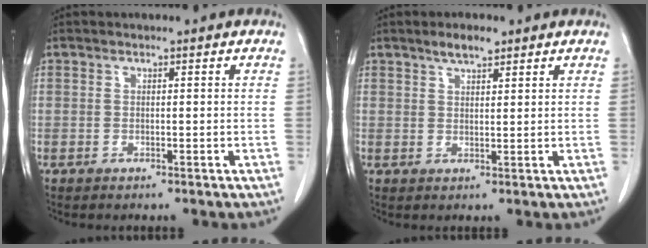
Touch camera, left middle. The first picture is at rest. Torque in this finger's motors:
{"motor_torque": [0.35, -0.24, -0.06, -0.01]}